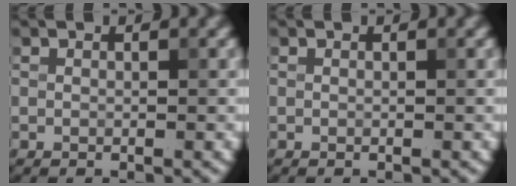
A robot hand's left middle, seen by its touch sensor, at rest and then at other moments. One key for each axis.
{"total": 0.0}